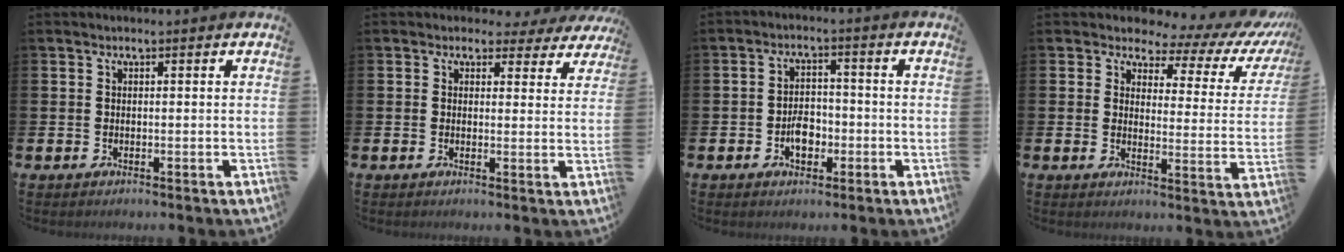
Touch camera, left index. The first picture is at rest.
{"total": 2.3, "force": [1.8, 1.5, 0.2], "torque": [0.000, -0.010, 0.025]}
{"total": 3.8, "force": [-1.3, 2.4, 2.6], "torque": [-0.040, 0.003, -0.026]}
{"total": 3.6, "force": [2.3, 2.4, 1.3], "torque": [-0.026, -0.028, 0.024]}